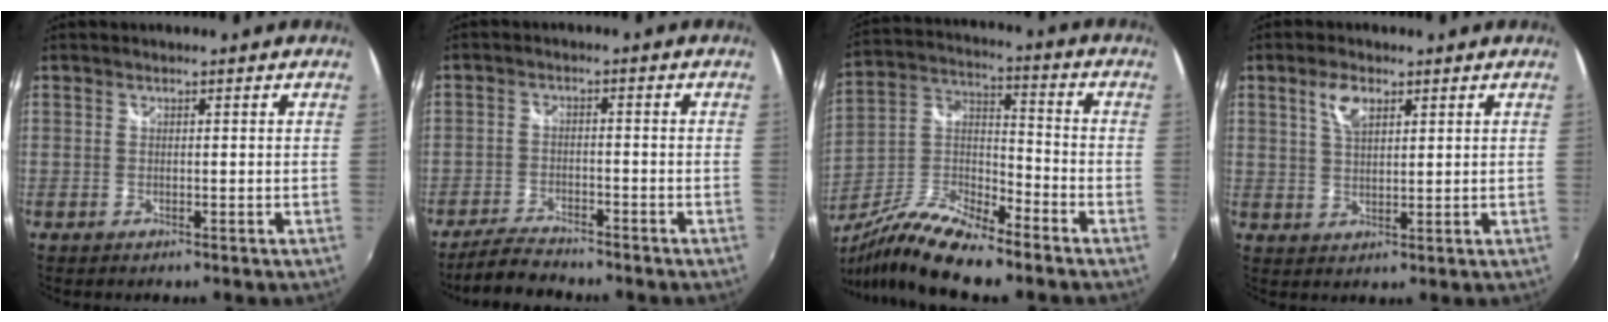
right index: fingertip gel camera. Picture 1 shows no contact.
{"total": 6.0, "force": [-5.5, 1.4, 2.0], "torque": [-0.063, -0.006, -0.099]}
{"total": 14.8, "force": [-10.7, 3.2, 9.8], "torque": [-0.215, -0.012, -0.208]}
{"total": 4.7, "force": [2.4, 2.2, 3.5], "torque": [-0.063, 0.006, 0.045]}